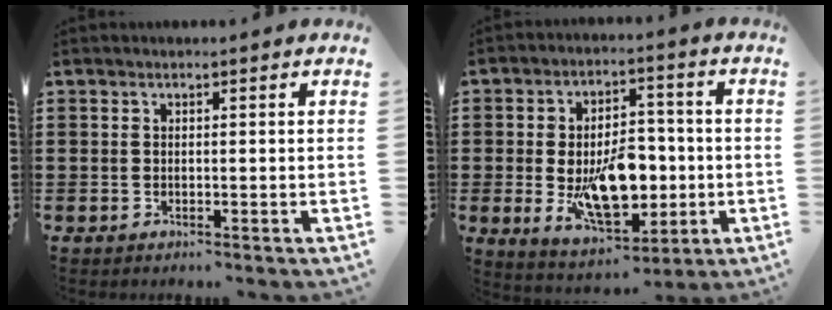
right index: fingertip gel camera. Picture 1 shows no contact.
{"total": 12.1, "force": [-1.8, 6.8, 9.8], "torque": [-0.160, -0.008, -0.027]}